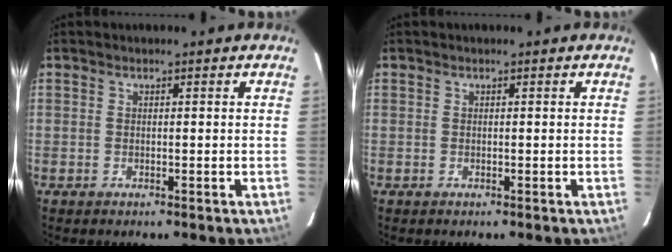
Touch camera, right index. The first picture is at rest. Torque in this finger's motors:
{"motor_torque": [0.00, 0.00, 0.03, 0.00]}